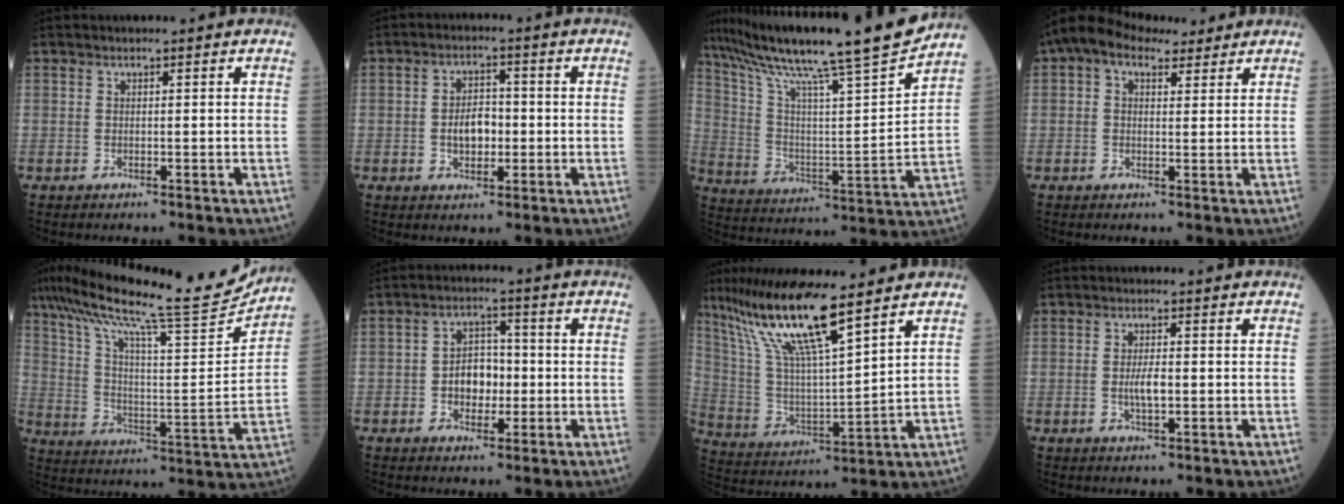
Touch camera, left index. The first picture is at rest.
{"total": 4.8, "force": [-0.7, 2.9, 3.8], "torque": [-0.070, 0.011, -0.012]}
{"total": 22.4, "force": [18.9, -0.9, 11.9], "torque": [-0.207, -0.023, 0.300]}
{"total": 7.0, "force": [4.7, 3.6, 3.7], "torque": [-0.076, 0.043, 0.083]}
{"total": 24.1, "force": [21.0, 0.9, 11.9], "torque": [-0.214, -0.020, 0.315]}
{"total": 5.7, "force": [-0.9, 3.8, 4.1], "torque": [-0.071, 0.016, -0.014]}
{"total": 15.2, "force": [11.0, 0.7, 10.4], "torque": [-0.209, 0.005, 0.213]}
{"total": 3.1, "force": [-0.4, 0.8, 2.9], "torque": [-0.061, -0.001, -0.006]}